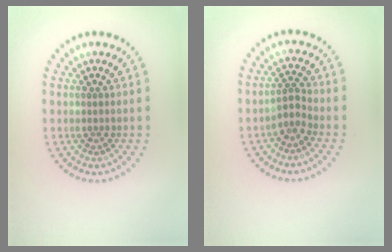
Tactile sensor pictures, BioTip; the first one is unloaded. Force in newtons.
{"total": 1.8, "press": 1.2, "slide": 1.4}